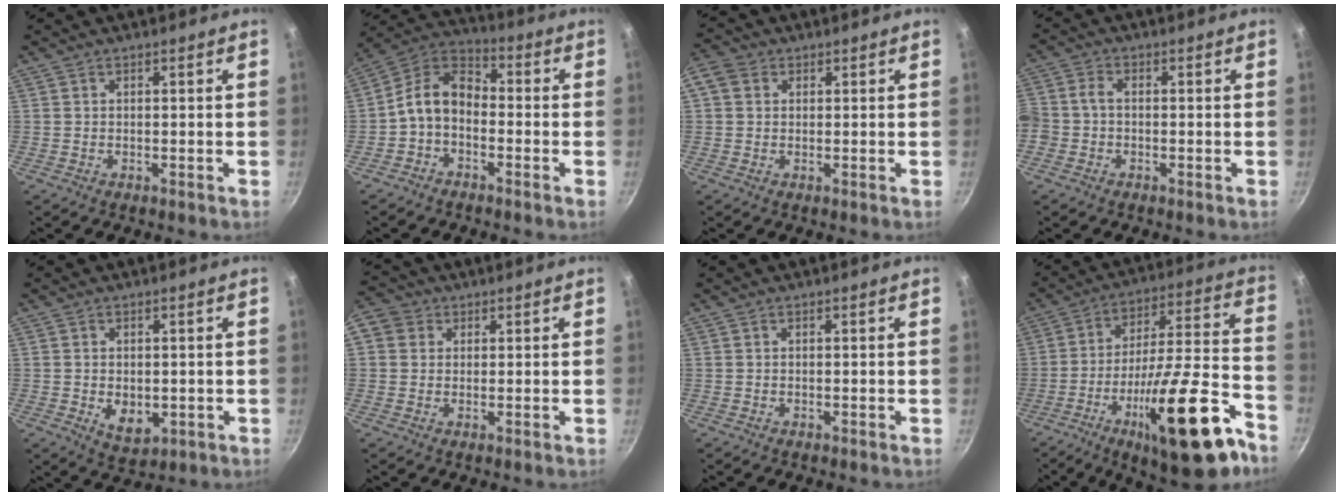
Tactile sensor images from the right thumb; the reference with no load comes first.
{"total": 8.7, "force": [-2.4, 5.9, 6.0], "torque": [-0.099, 0.051, -0.066]}
{"total": 4.6, "force": [1.2, 3.7, 2.4], "torque": [-0.044, 0.006, 0.008]}
{"total": 5.2, "force": [-1.9, 4.1, 2.7], "torque": [-0.066, 0.019, -0.048]}
{"total": 5.6, "force": [-0.7, 3.8, 4.0], "torque": [-0.054, -0.014, -0.001]}
{"total": 6.4, "force": [1.8, 5.6, 2.5], "torque": [-0.029, 0.008, 0.018]}
{"total": 0.0}
{"total": 25.1, "force": [-13.0, 7.0, 20.2], "torque": [-0.279, 0.065, -0.205]}